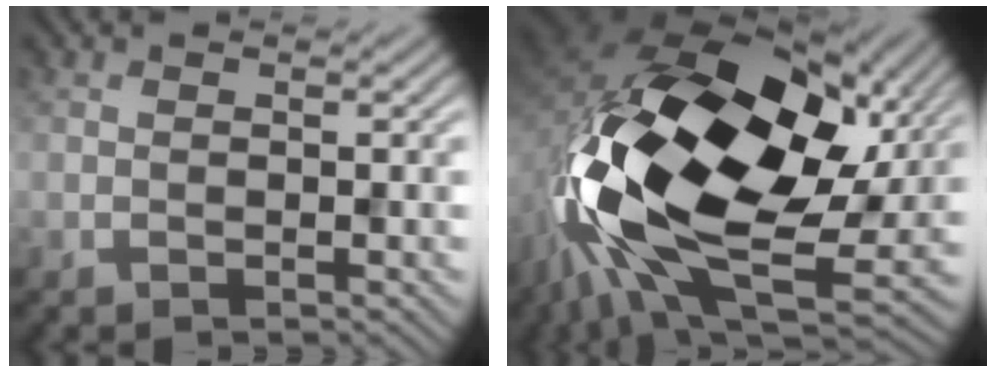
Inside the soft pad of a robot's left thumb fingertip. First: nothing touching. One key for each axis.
{"total": 21.7, "fx": -0.1, "fy": 13.8, "fz": 16.7, "tx": -0.378, "ty": -0.046, "tz": 0.010}